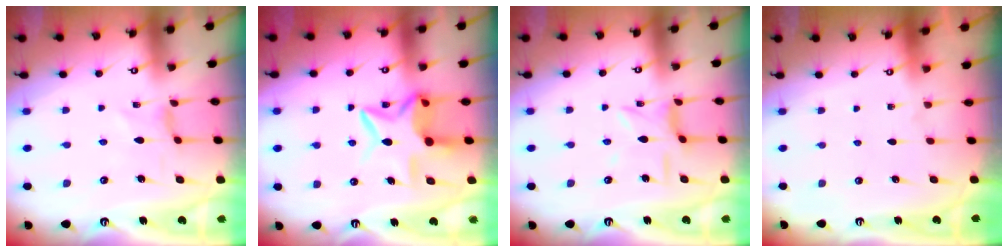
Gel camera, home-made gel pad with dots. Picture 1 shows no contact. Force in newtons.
{"total": 10.9, "press": 10.8, "slide": 1.5}
{"total": 5.1, "press": 5.1, "slide": 0.4}
{"total": 0.0}